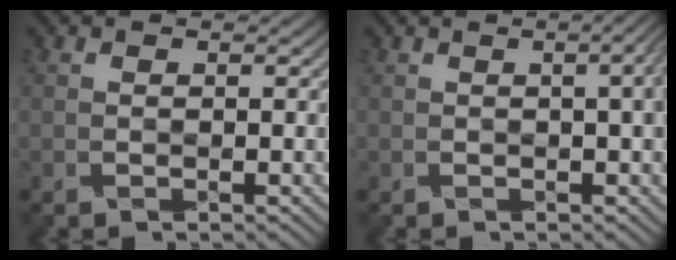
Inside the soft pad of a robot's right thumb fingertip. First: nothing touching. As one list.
[{"total": 4.3, "force": [0.2, 1.0, 4.2], "torque": [-0.046, 0.013, 0.005]}]